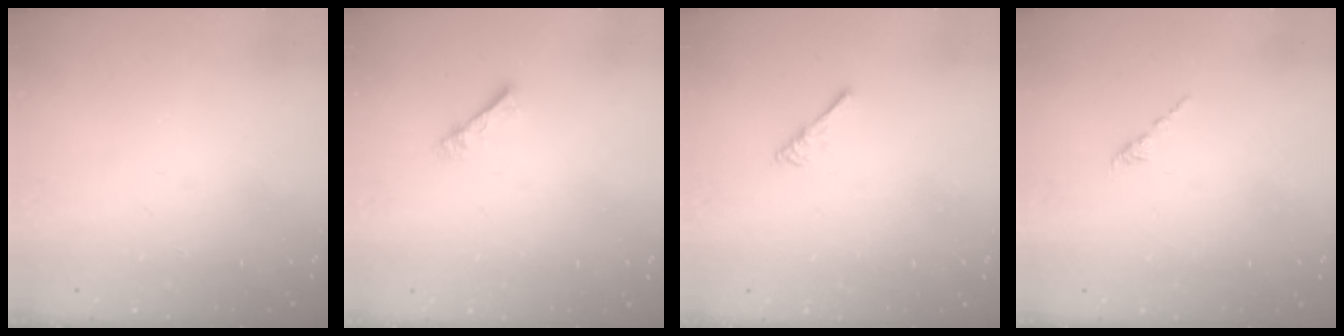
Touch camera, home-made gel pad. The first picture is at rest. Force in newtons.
{"total": 2.3, "press": 2.3, "slide": 0.3}
{"total": 2.7, "press": 2.6, "slide": 0.5}
{"total": 1.6, "press": 1.5, "slide": 0.6}